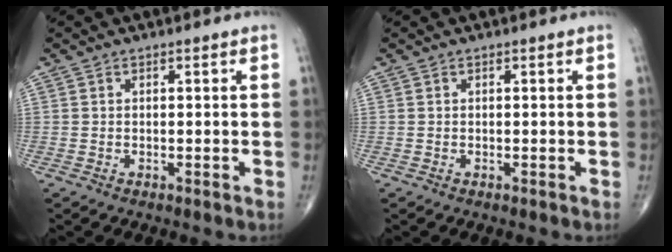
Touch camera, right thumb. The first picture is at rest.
{"total": 0.0}